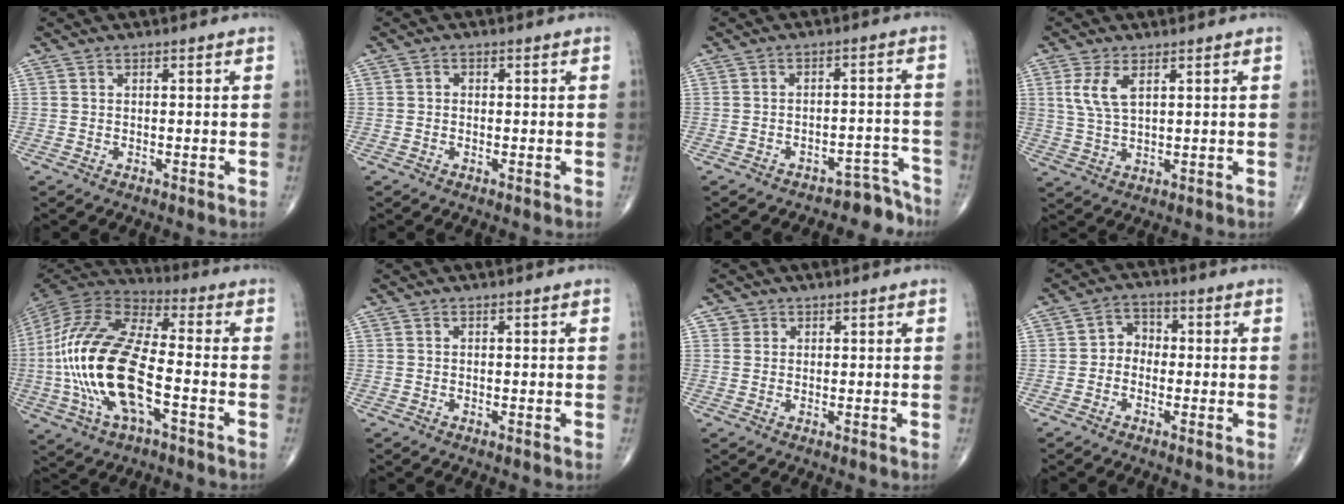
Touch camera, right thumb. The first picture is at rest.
{"total": 0.9, "force": [0.0, 0.8, 0.4], "torque": [0.000, 0.003, -0.003]}
{"total": 5.8, "force": [-5.3, 2.3, -0.4], "torque": [0.035, 0.091, -0.072]}
{"total": 5.6, "force": [2.2, 2.4, 4.5], "torque": [-0.100, -0.005, 0.053]}
{"total": 22.8, "force": [-4.5, 9.6, 20.1], "torque": [-0.439, 0.022, -0.081]}
{"total": 0.0}
{"total": 1.6, "force": [0.7, 1.5, 0.0], "torque": [0.015, -0.001, 0.005]}
{"total": 4.0, "force": [-0.7, 3.4, 1.9], "torque": [-0.008, 0.020, -0.028]}